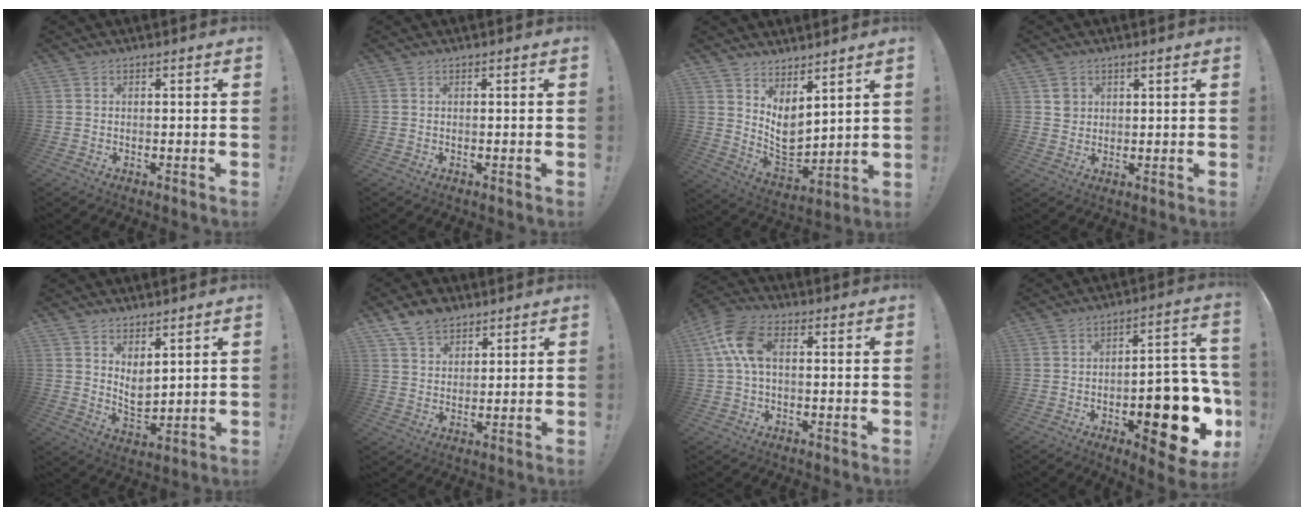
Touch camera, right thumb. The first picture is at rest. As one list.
[{"total": 0.0}, {"total": 7.4, "force": [4.3, 4.5, 4.0], "torque": [-0.053, -0.060, 0.091]}, {"total": 3.1, "force": [1.3, 2.7, 0.9], "torque": [-0.002, -0.005, 0.021]}, {"total": 5.9, "force": [4.0, 3.1, 3.0], "torque": [-0.051, -0.033, 0.079]}, {"total": 8.1, "force": [6.0, 4.7, 2.6], "torque": [-0.043, -0.032, 0.116]}, {"total": 10.5, "force": [2.1, 5.8, 8.5], "torque": [-0.165, 0.009, 0.042]}, {"total": 19.4, "force": [-6.8, 8.3, 16.2], "torque": [-0.176, 0.037, -0.090]}]